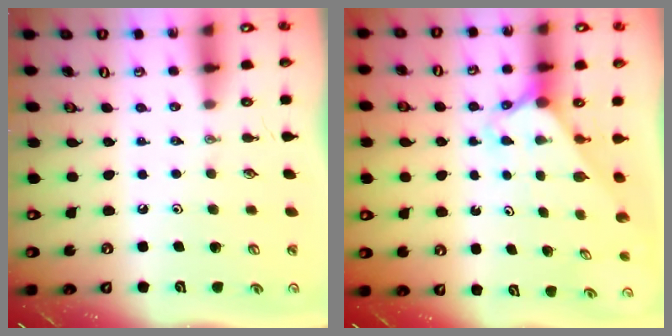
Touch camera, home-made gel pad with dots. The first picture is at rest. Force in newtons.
{"total": 2.0, "press": 2.0, "slide": 0.2}